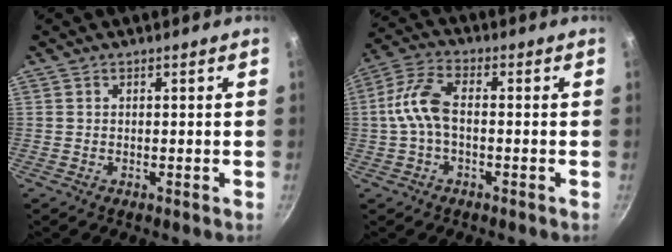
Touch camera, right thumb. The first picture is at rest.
{"total": 7.9, "force": [-0.9, 4.2, 6.6], "torque": [-0.141, 0.031, -0.030]}